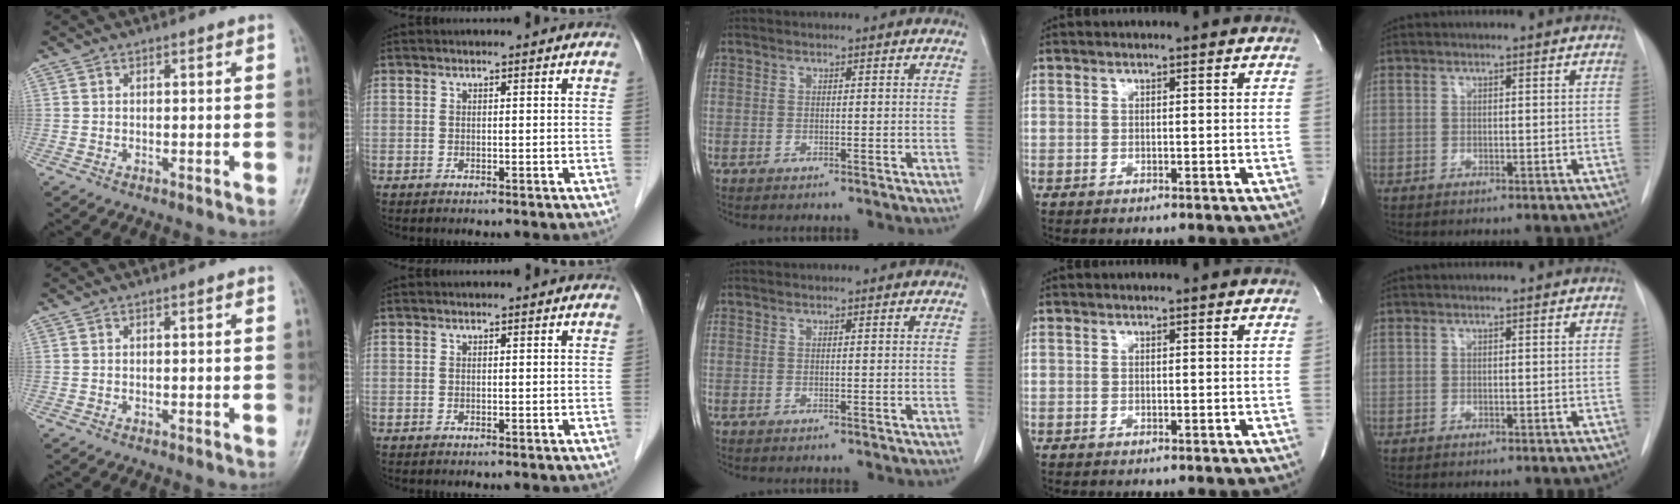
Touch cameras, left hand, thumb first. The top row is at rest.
{}